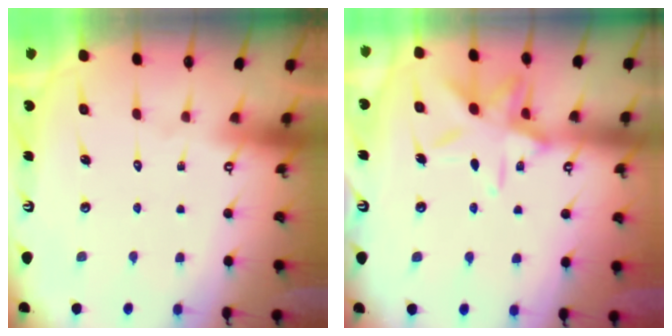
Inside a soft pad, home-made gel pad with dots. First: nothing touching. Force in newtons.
{"total": 12.2, "press": 12.2, "slide": 0.9}